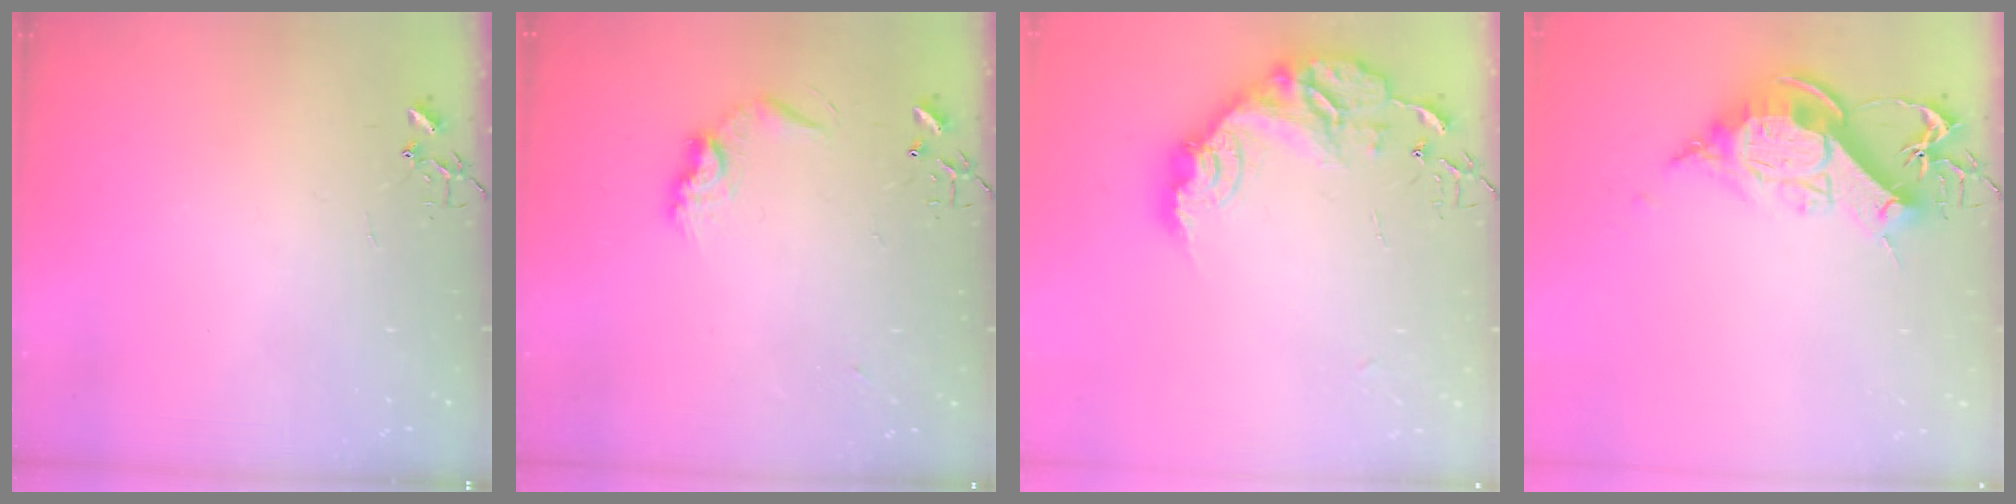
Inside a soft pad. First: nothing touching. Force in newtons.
{"total": 9.4, "press": 9.4, "slide": 0.5}
{"total": 17.3, "press": 17.3, "slide": 1.2}
{"total": 13.9, "press": 13.9, "slide": 1.1}